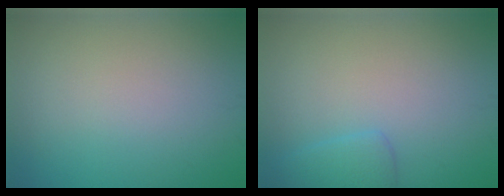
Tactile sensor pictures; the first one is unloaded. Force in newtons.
{"total": 1.8, "press": 1.8, "slide": 0.2}